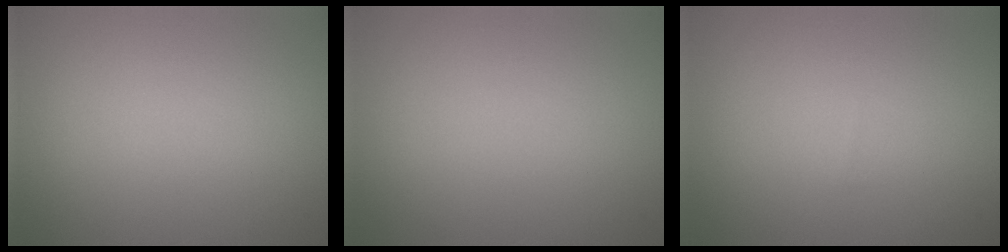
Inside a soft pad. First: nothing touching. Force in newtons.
{"total": 0.0}
{"total": 0.0}